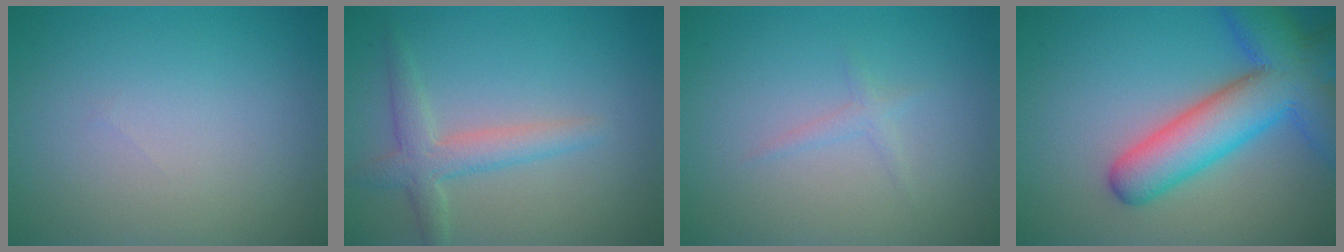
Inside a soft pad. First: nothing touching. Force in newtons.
{"total": 2.9, "press": 2.9, "slide": 0.1}
{"total": 0.9, "press": 0.9, "slide": 0.0}
{"total": 9.1, "press": 9.1, "slide": 0.6}